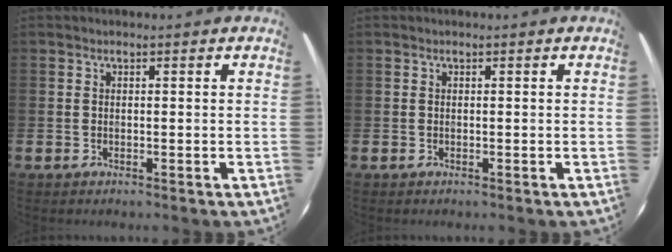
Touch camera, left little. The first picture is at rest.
{"total": 0.0}